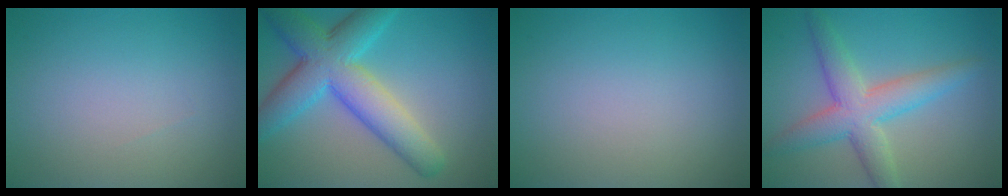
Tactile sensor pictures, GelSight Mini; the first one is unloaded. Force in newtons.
{"total": 8.5, "press": 8.5, "slide": 0.2}
{"total": 0.0}
{"total": 5.4, "press": 5.4, "slide": 0.2}